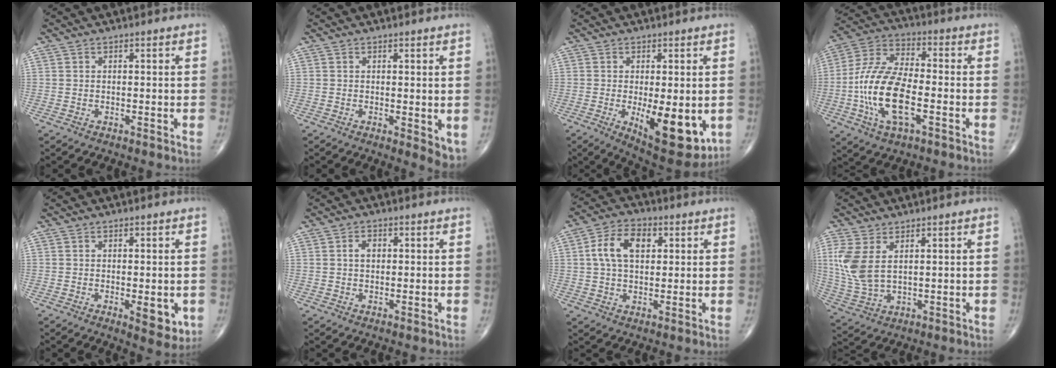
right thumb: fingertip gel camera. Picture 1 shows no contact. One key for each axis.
{"total": 4.2, "fx": -0.2, "fy": 1.5, "fz": 3.9, "tx": -0.046, "ty": -0.013, "tz": -0.002}
{"total": 14.1, "fx": -3.0, "fy": 5.6, "fz": 12.6, "tx": -0.161, "ty": -0.027, "tz": -0.027}
{"total": 16.4, "fx": -4.0, "fy": 7.3, "fz": 14.2, "tx": -0.289, "ty": 0.023, "tz": -0.076}
{"total": 5.8, "fx": -1.4, "fy": 2.3, "fz": 5.1, "tx": -0.051, "ty": -0.011, "tz": -0.012}
{"total": 2.4, "fx": 0.5, "fy": 1.6, "fz": 1.7, "tx": -0.024, "ty": 0.005, "tz": 0.007}
{"total": 9.3, "fx": 2.2, "fy": 5.8, "fz": 6.9, "tx": -0.117, "ty": 0.012, "tz": 0.036}
{"total": 8.8, "fx": 2.5, "fy": 4.7, "fz": 7.0, "tx": -0.166, "ty": -0.006, "tz": 0.064}